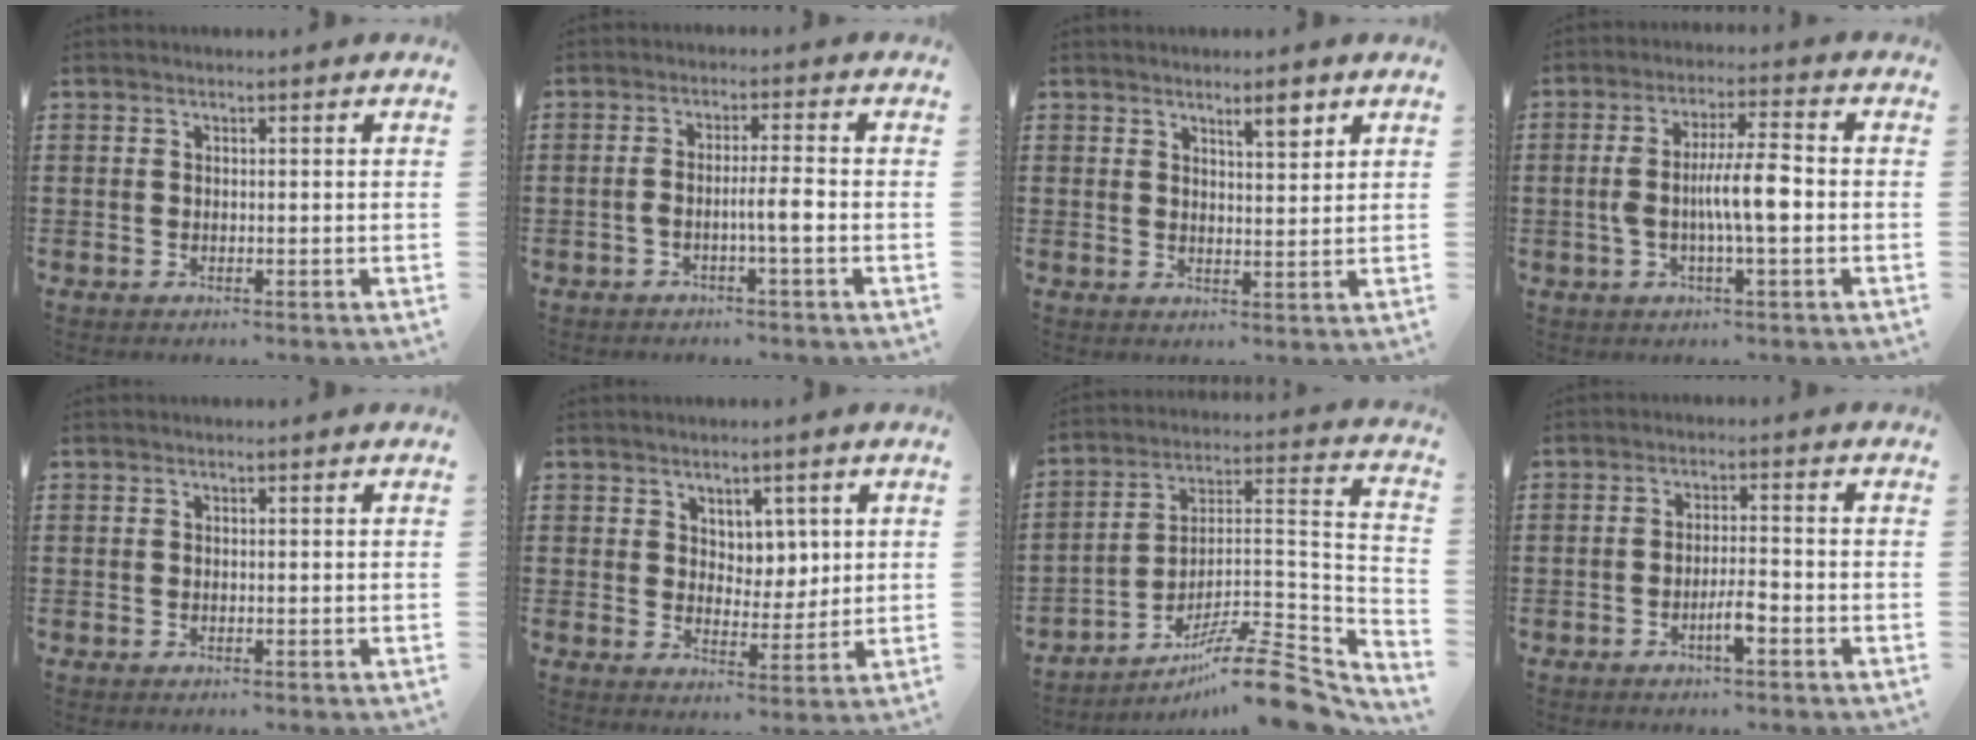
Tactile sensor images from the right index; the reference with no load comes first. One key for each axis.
{"total": 4.0, "fx": -1.3, "fy": 0.1, "fz": 3.7, "tx": -0.076, "ty": -0.004, "tz": -0.030}
{"total": 3.6, "fx": 2.7, "fy": 0.8, "fz": 2.3, "tx": -0.031, "ty": -0.001, "tz": 0.043}
{"total": 7.9, "fx": -1.1, "fy": 1.6, "fz": 7.7, "tx": -0.142, "ty": 0.004, "tz": -0.024}
{"total": 0.0}
{"total": 4.5, "fx": 2.8, "fy": 3.4, "fz": 0.8, "tx": -0.025, "ty": 0.004, "tz": 0.050}
{"total": 12.5, "fx": -9.7, "fy": 1.6, "fz": 7.7, "tx": -0.111, "ty": 0.026, "tz": -0.182}
{"total": 3.8, "fx": -1.9, "fy": 0.7, "fz": 3.2, "tx": -0.062, "ty": 0.003, "tz": -0.037}